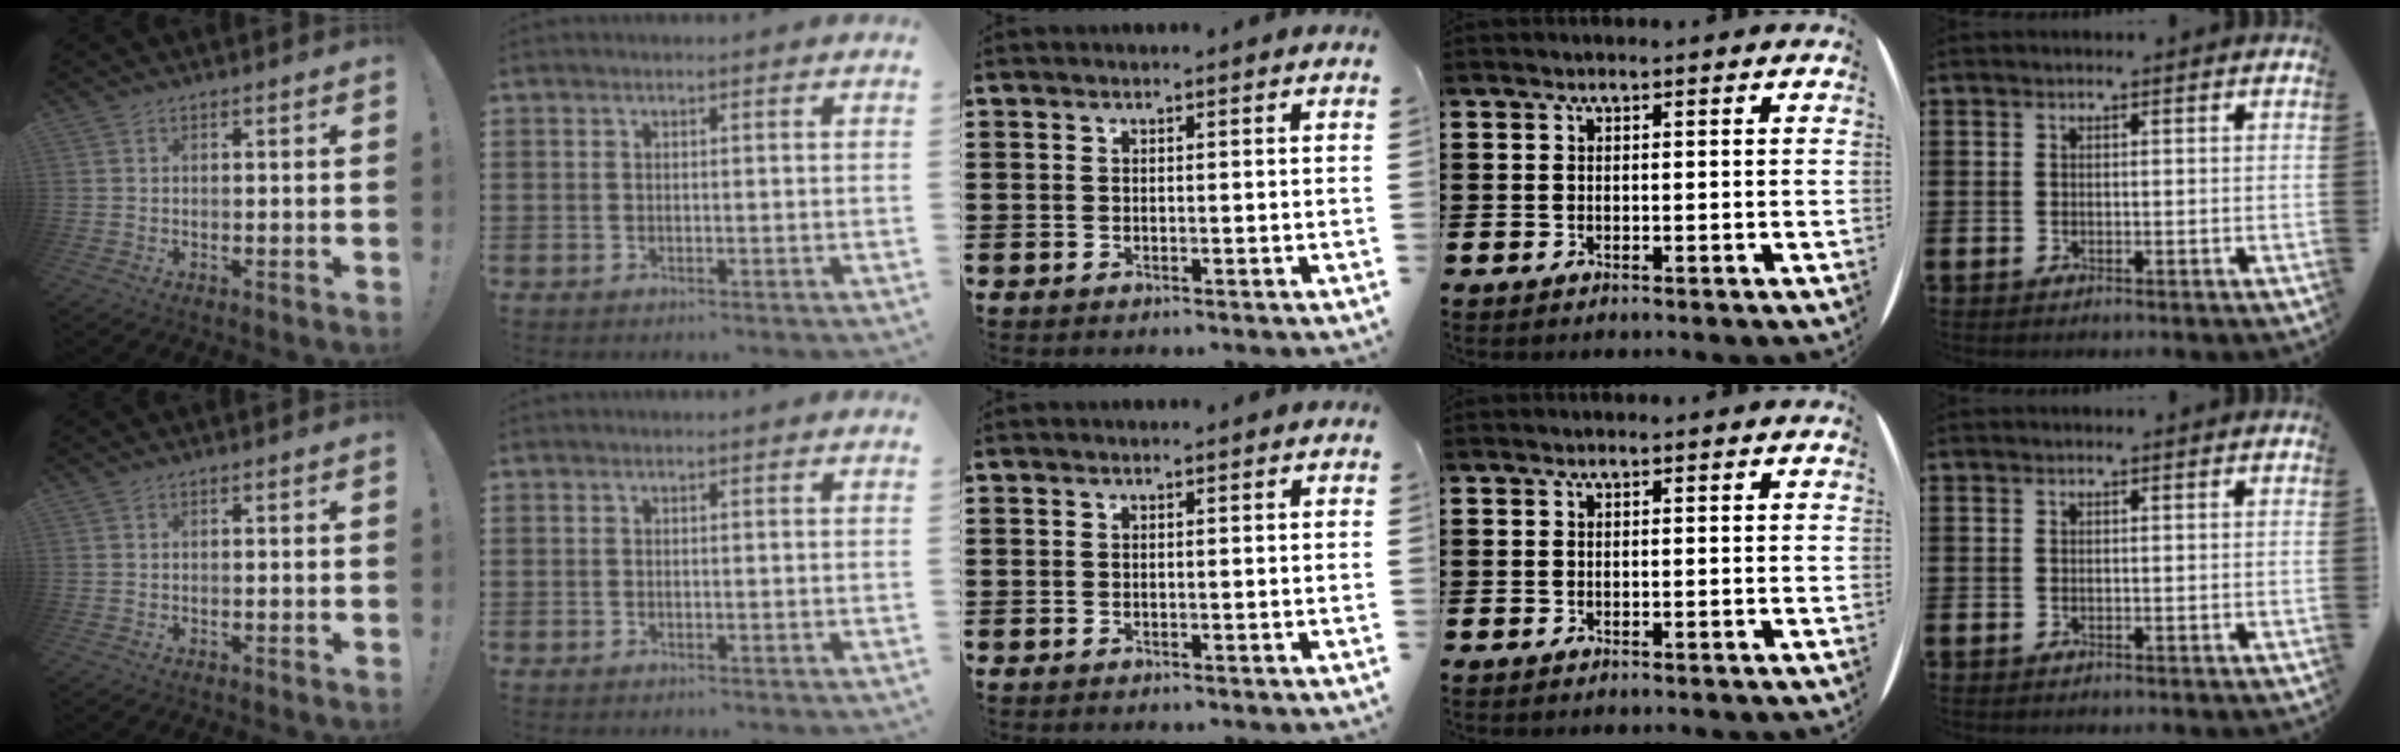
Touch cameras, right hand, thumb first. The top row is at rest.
{}